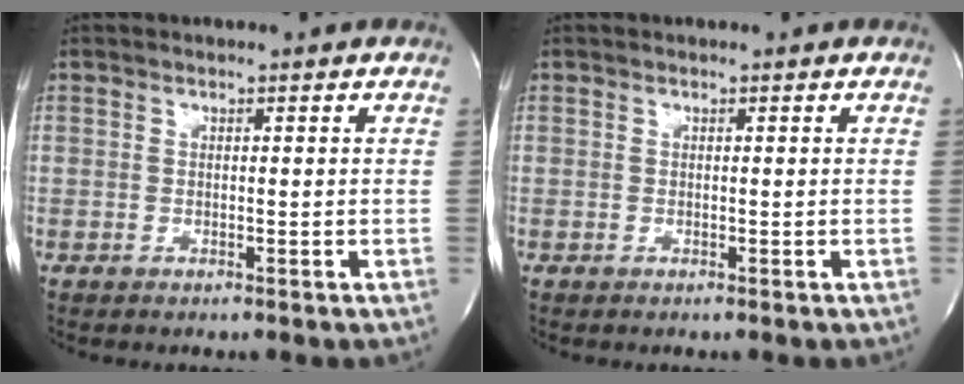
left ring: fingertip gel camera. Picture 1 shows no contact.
{"total": 0.0}